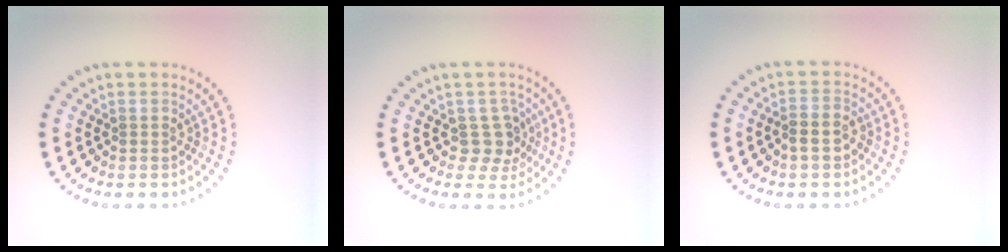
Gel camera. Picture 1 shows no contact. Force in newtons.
{"total": 2.5, "press": 2.0, "slide": 1.5}
{"total": 2.1, "press": 2.0, "slide": 0.8}